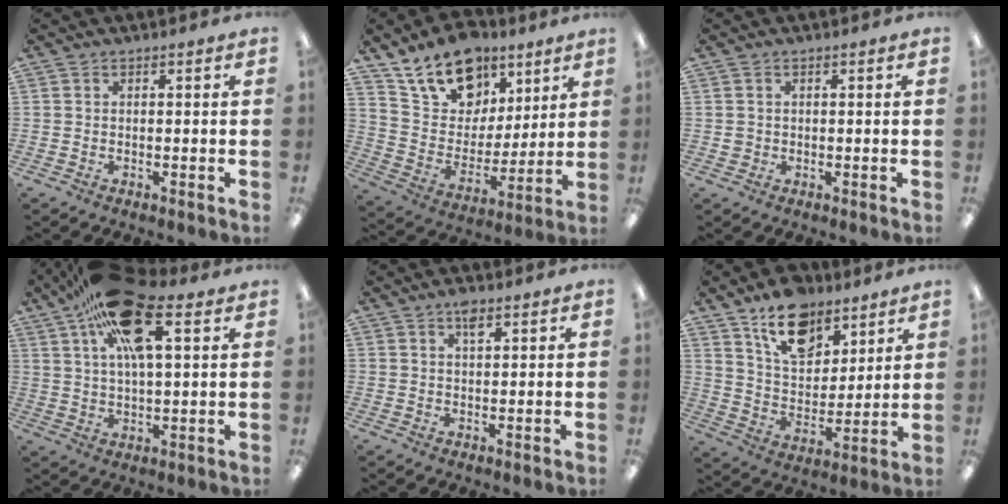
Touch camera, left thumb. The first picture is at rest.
{"total": 18.1, "force": [12.4, 11.3, 7.0], "torque": [-0.126, -0.069, 0.229]}
{"total": 1.4, "force": [0.2, 1.3, 0.3], "torque": [-0.007, 0.005, 0.002]}
{"total": 20.6, "force": [9.6, 8.8, 16.0], "torque": [-0.275, -0.018, 0.160]}
{"total": 3.2, "force": [1.9, 1.2, 2.2], "torque": [-0.042, 0.001, 0.032]}
{"total": 14.8, "force": [10.4, 8.4, 6.4], "torque": [-0.095, -0.056, 0.190]}